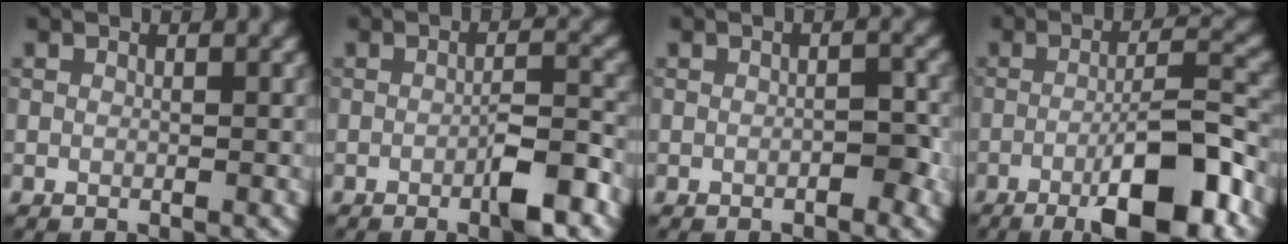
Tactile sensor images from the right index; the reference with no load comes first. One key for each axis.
{"total": 4.1, "fx": -1.9, "fy": 0.8, "fz": 3.6, "tx": -0.055, "ty": 0.007, "tz": -0.031}
{"total": 1.6, "fx": -0.7, "fy": 0.5, "fz": 1.3, "tx": -0.017, "ty": 0.004, "tz": -0.011}
{"total": 9.1, "fx": -4.5, "fy": 1.8, "fz": 7.7, "tx": -0.108, "ty": 0.012, "tz": -0.074}